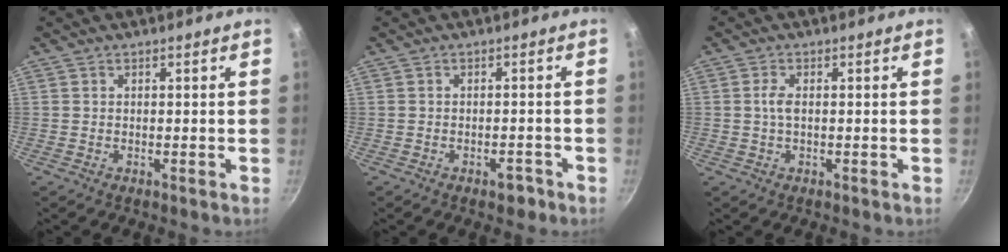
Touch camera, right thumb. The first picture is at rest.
{"total": 2.6, "force": [-1.7, 1.3, 1.5], "torque": [-0.013, 0.020, -0.013]}
{"total": 2.1, "force": [-0.1, 1.0, 1.9], "torque": [-0.042, 0.005, -0.004]}